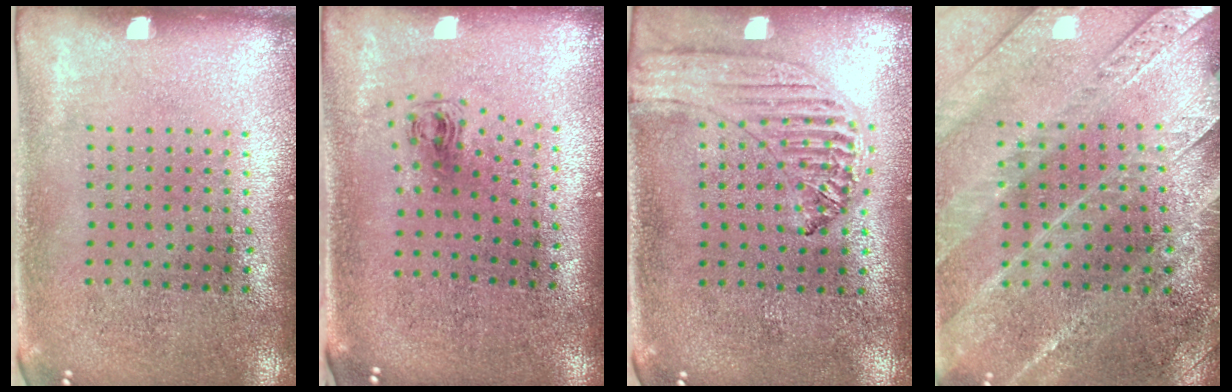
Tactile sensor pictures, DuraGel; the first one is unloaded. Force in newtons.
{"total": 0.7, "press": 0.4, "slide": 0.6}
{"total": 1.2, "press": 1.2, "slide": 0.1}
{"total": 2.9, "press": 2.8, "slide": 0.4}